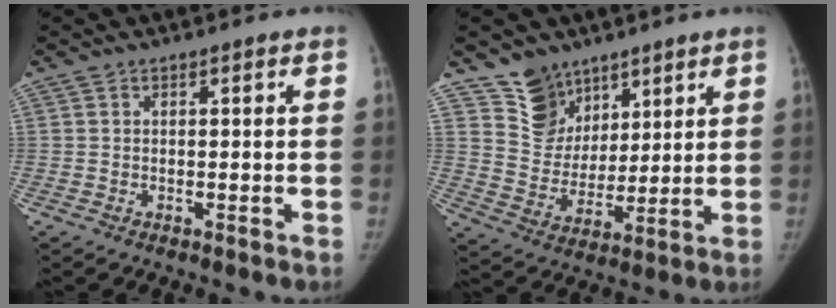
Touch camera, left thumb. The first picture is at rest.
{"total": 10.1, "force": [7.2, 6.9, 1.6], "torque": [0.017, -0.059, 0.145]}